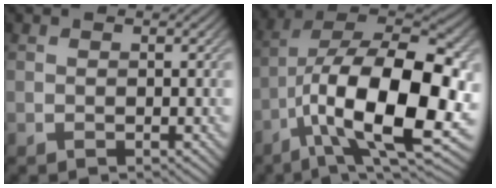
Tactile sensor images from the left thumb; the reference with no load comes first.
{"total": 17.9, "force": [-4.0, 8.1, 15.4], "torque": [-0.250, -0.002, -0.065]}